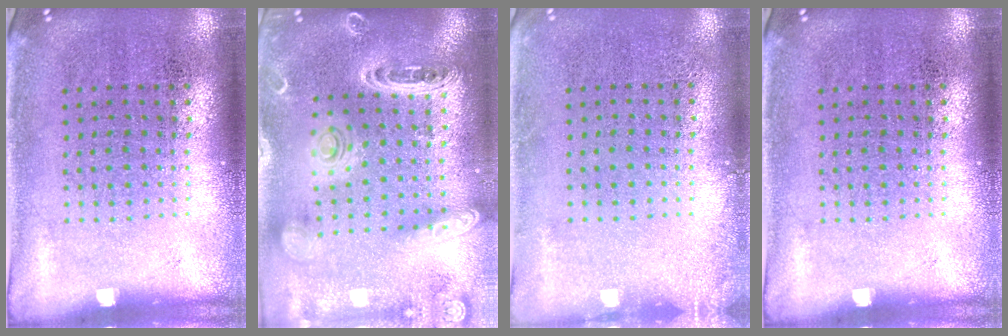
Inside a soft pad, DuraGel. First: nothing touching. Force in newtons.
{"total": 2.2, "press": 2.1, "slide": 0.7}
{"total": 0.9, "press": 0.9, "slide": 0.1}
{"total": 0.0}